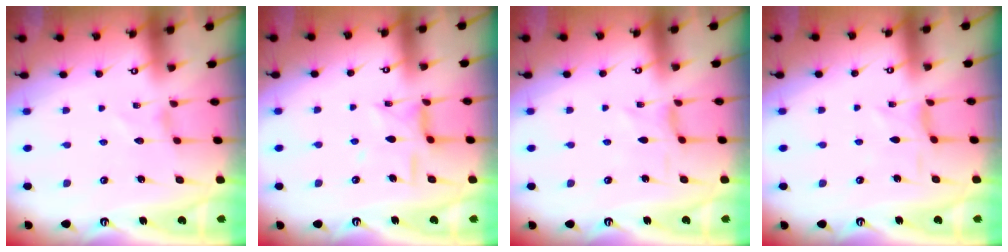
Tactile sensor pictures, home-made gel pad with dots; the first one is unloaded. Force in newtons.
{"total": 8.3, "press": 8.3, "slide": 0.5}
{"total": 0.0}
{"total": 1.7, "press": 1.6, "slide": 0.4}